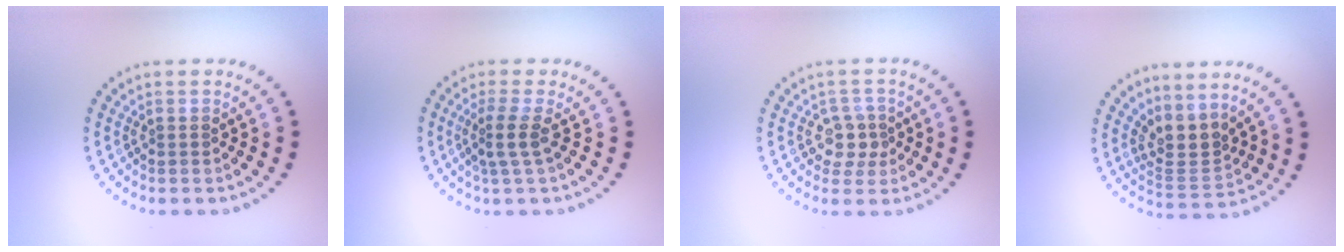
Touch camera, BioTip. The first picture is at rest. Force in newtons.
{"total": 2.2, "press": 1.5, "slide": 1.6}
{"total": 2.4, "press": 2.2, "slide": 1.1}
{"total": 2.9, "press": 2.0, "slide": 2.1}